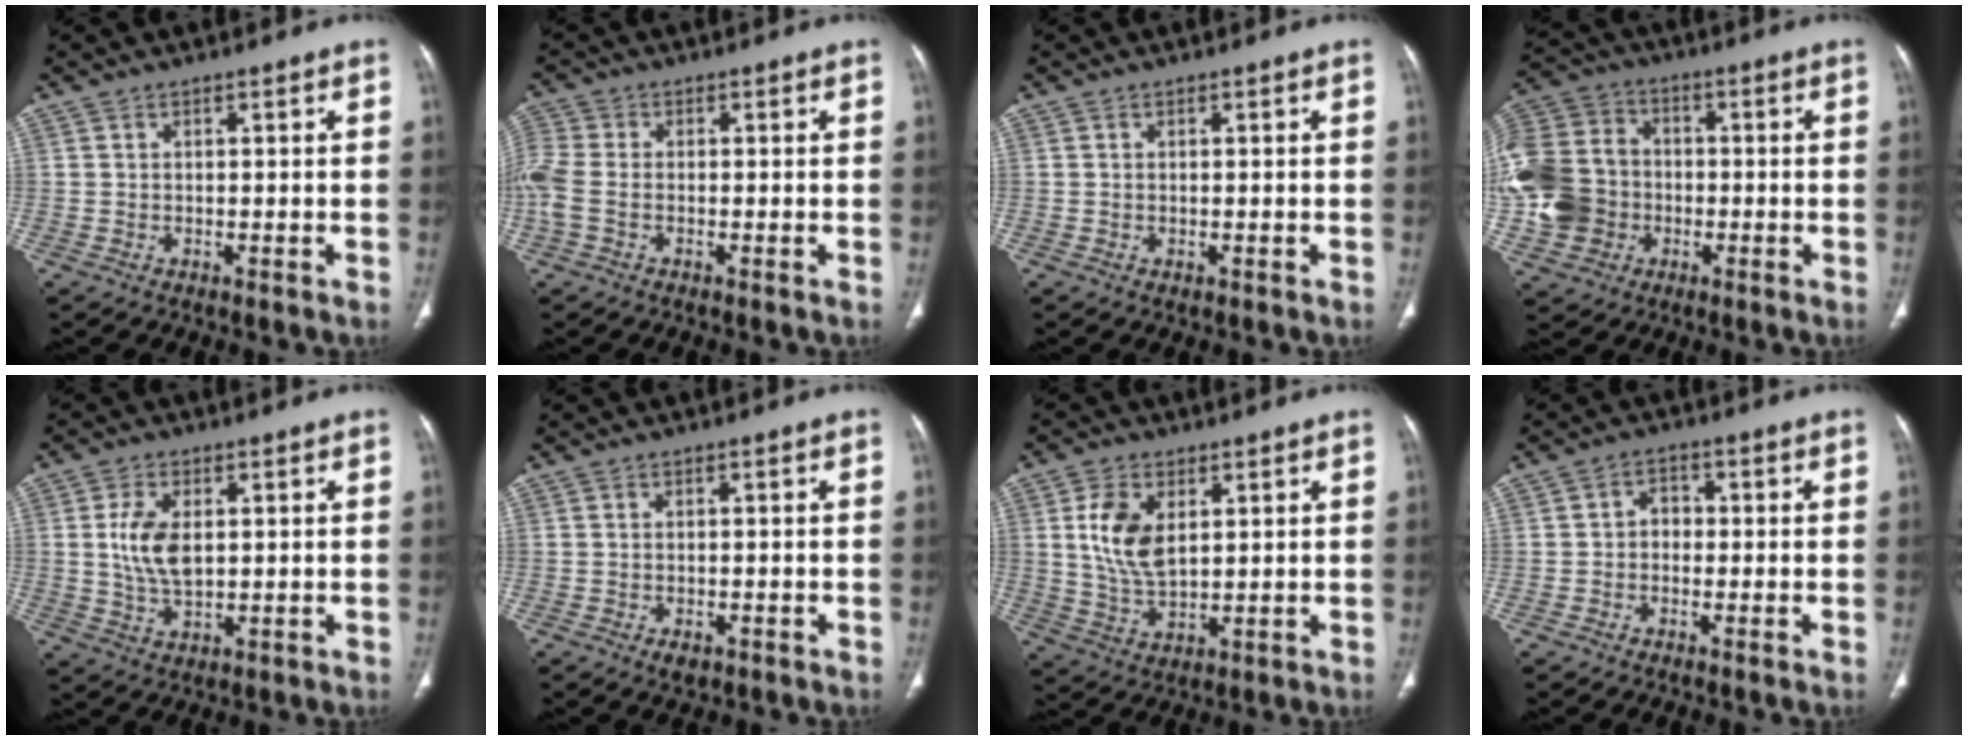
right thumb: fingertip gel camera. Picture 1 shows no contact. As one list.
[{"total": 5.9, "force": [-1.2, 3.8, 4.3], "torque": [-0.127, 0.009, -0.031]}, {"total": 0.0}, {"total": 17.2, "force": [-3.2, 14.5, 8.6], "torque": [-0.180, 0.024, -0.061]}, {"total": 7.6, "force": [1.1, 4.3, 6.2], "torque": [-0.121, -0.008, 0.025]}, {"total": 2.0, "force": [-0.9, 1.2, 1.3], "torque": [-0.016, 0.002, -0.008]}, {"total": 9.3, "force": [2.6, 5.3, 7.1], "torque": [-0.131, -0.015, 0.056]}, {"total": 3.1, "force": [-0.3, 2.5, 1.7], "torque": [-0.009, 0.014, -0.014]}]